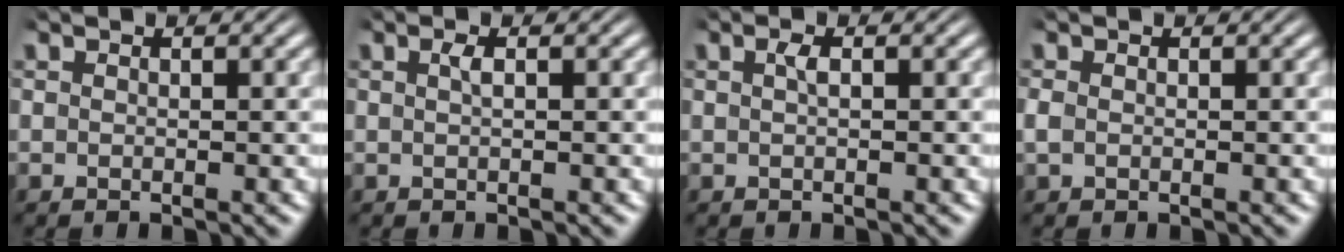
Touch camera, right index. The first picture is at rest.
{"total": 0.8, "force": [0.1, -0.2, 0.7], "torque": [-0.009, 0.001, 0.002]}
{"total": 0.8, "force": [0.0, -0.1, 0.8], "torque": [-0.009, 0.000, 0.001]}
{"total": 0.8, "force": [-0.3, 0.6, 0.5], "torque": [-0.020, -0.008, 0.000]}